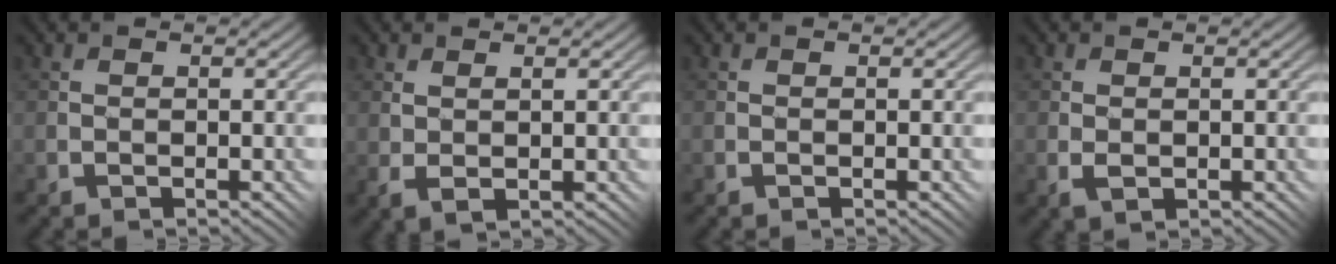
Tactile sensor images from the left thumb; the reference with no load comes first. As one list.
[{"total": 2.0, "force": [0.5, 0.8, 1.8], "torque": [-0.044, -0.004, 0.014]}, {"total": 0.0}, {"total": 1.5, "force": [-0.2, 1.0, 1.2], "torque": [-0.024, -0.001, -0.004]}]